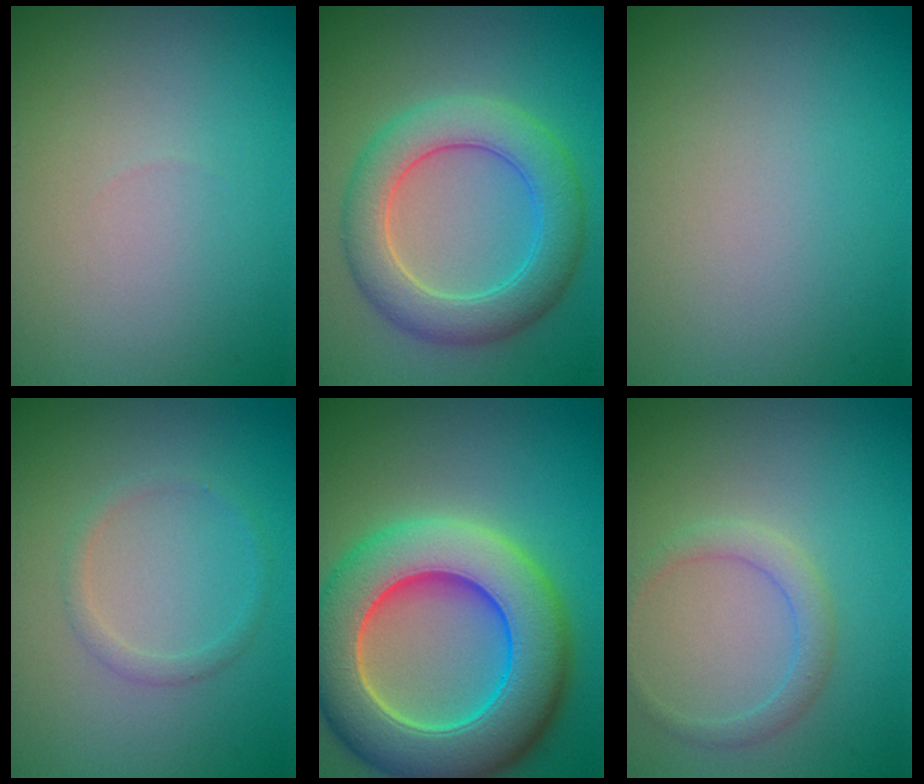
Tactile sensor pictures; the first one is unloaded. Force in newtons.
{"total": 6.0, "press": 6.0, "slide": 0.2}
{"total": 0.0}
{"total": 1.2, "press": 1.2, "slide": 0.0}
{"total": 12.2, "press": 12.2, "slide": 0.9}
{"total": 1.9, "press": 1.9, "slide": 0.1}